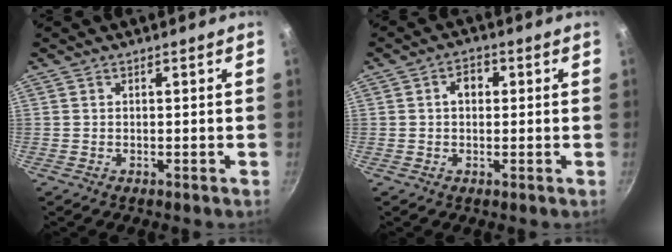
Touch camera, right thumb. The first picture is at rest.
{"total": 3.8, "force": [0.6, 2.7, 2.6], "torque": [-0.018, 0.011, 0.005]}